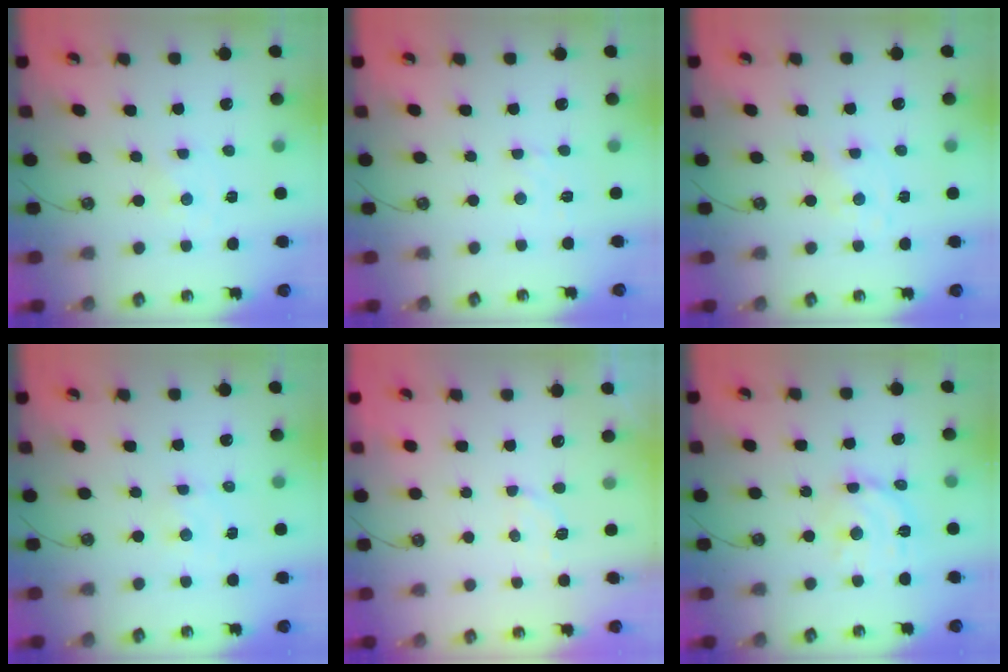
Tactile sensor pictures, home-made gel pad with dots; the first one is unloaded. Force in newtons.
{"total": 1.6, "press": 1.5, "slide": 0.5}
{"total": 1.5, "press": 1.5, "slide": 0.3}
{"total": 2.3, "press": 2.3, "slide": 0.3}
{"total": 3.0, "press": 2.8, "slide": 1.1}
{"total": 11.7, "press": 11.7, "slide": 0.9}